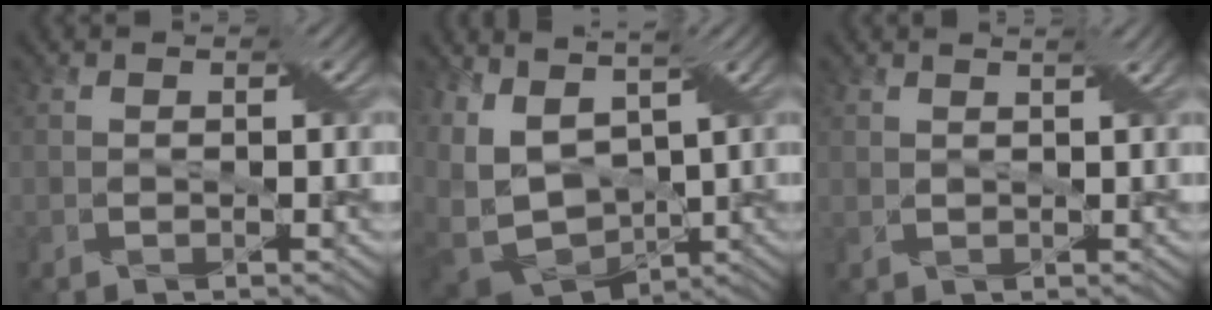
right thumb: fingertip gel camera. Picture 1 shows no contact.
{"total": 10.4, "force": [0.3, 6.2, 8.3], "torque": [-0.218, 0.000, 0.031]}
{"total": 1.9, "force": [1.4, 0.2, 1.2], "torque": [-0.019, -0.001, 0.019]}